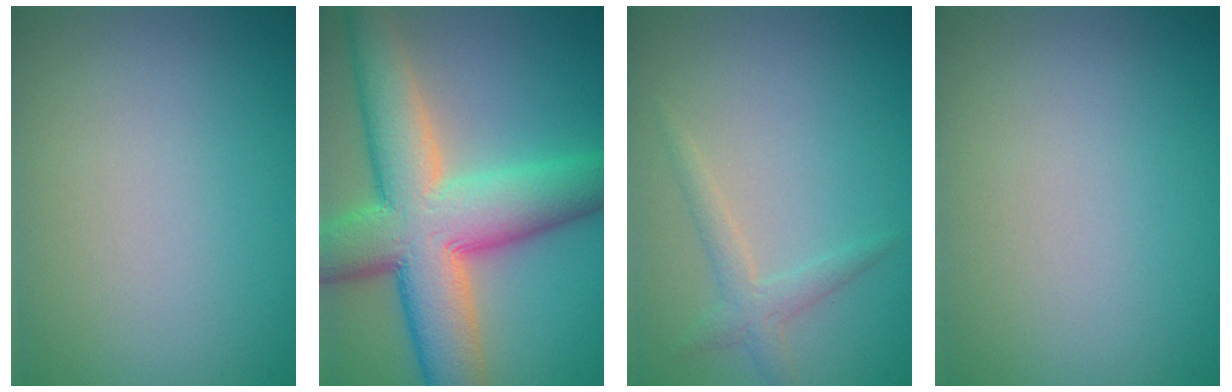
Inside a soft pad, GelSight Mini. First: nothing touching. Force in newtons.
{"total": 12.0, "press": 12.0, "slide": 0.6}
{"total": 1.7, "press": 1.7, "slide": 0.1}
{"total": 0.0}